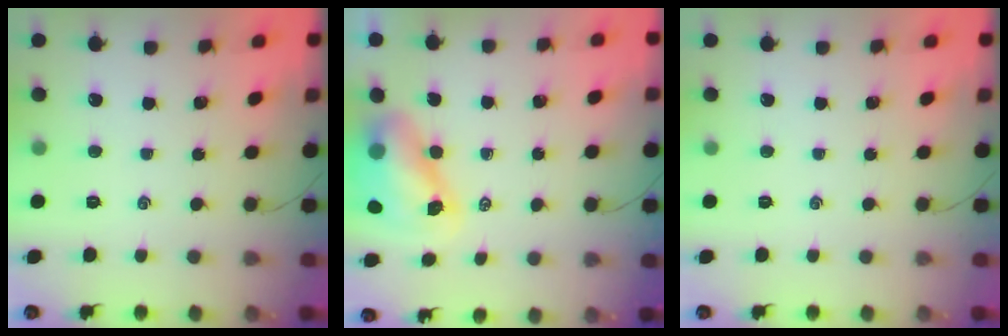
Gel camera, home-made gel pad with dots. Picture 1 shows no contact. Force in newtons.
{"total": 8.6, "press": 8.3, "slide": 2.3}
{"total": 0.0}